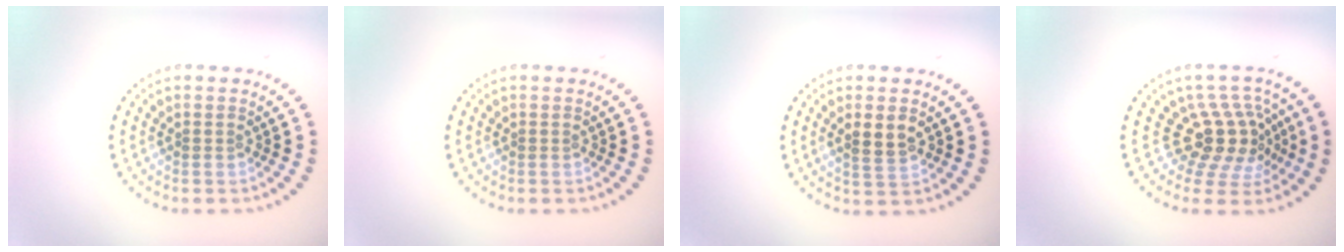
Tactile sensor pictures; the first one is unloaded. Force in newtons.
{"total": 0.0}
{"total": 2.5, "press": 2.4, "slide": 0.5}
{"total": 4.5, "press": 3.4, "slide": 2.9}